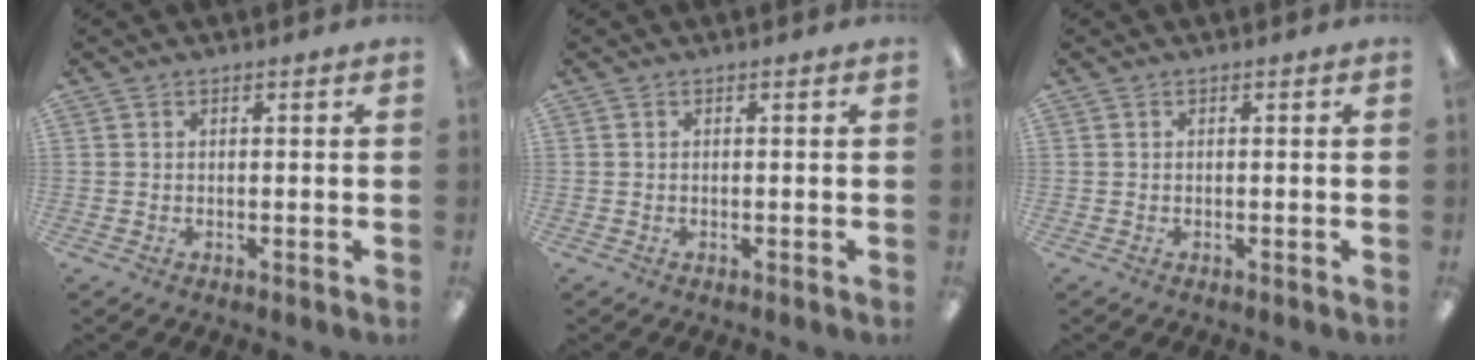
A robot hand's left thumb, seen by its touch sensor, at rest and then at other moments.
{"total": 0.0}
{"total": 0.0}